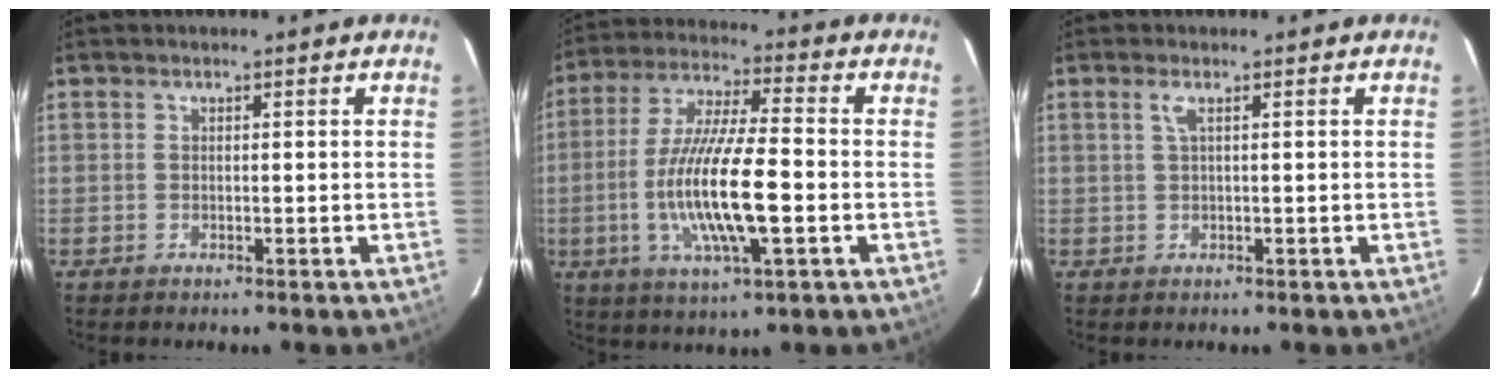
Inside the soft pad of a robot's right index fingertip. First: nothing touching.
{"total": 15.6, "force": [-3.4, 2.8, 15.0], "torque": [-0.296, -0.011, -0.063]}
{"total": 1.3, "force": [0.4, -0.3, 1.2], "torque": [-0.023, 0.003, 0.008]}